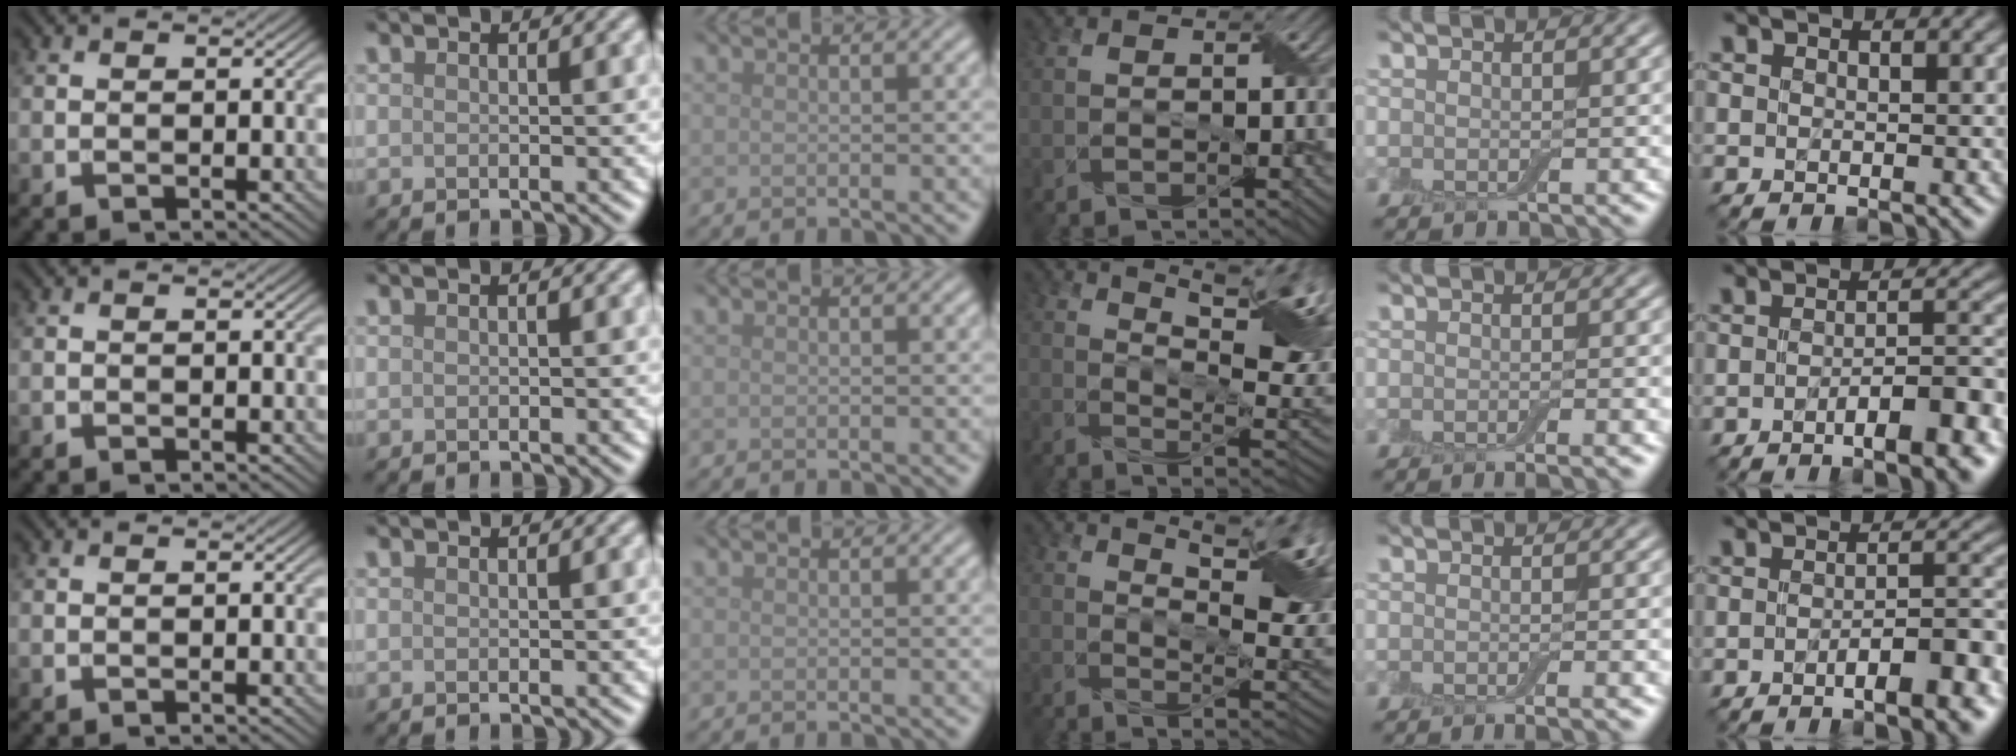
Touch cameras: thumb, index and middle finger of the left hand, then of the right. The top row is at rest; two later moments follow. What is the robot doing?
{"motion": "wrap", "object": "adhesive wrap"}